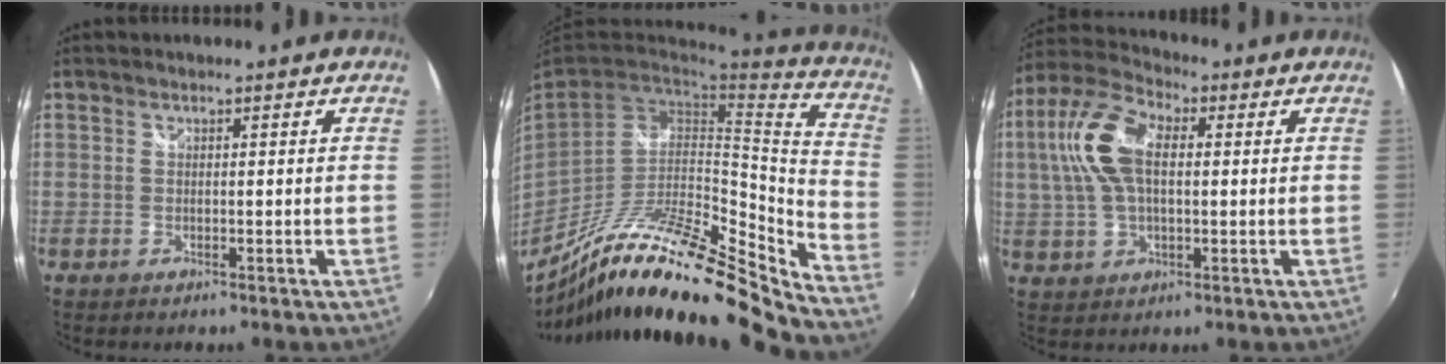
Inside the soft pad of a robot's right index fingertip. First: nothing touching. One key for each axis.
{"total": 24.8, "fx": -19.8, "fy": 3.4, "fz": 14.6, "tx": -0.219, "ty": -0.034, "tz": -0.339}
{"total": 12.8, "fx": 2.0, "fy": 6.7, "fz": 10.7, "tx": -0.227, "ty": 0.025, "tz": 0.032}